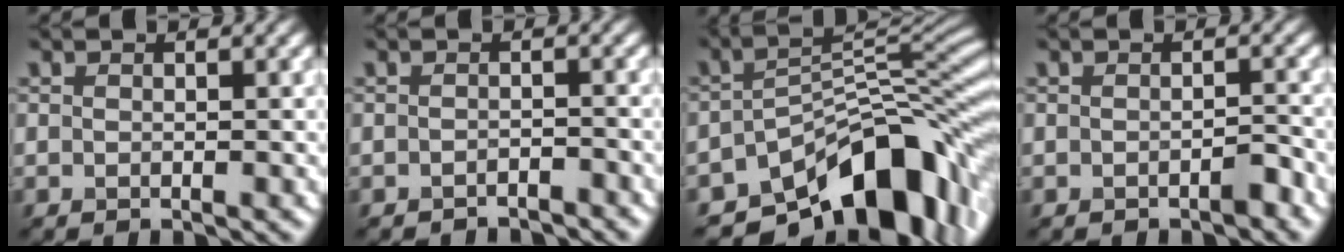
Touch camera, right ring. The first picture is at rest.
{"total": 1.8, "force": [-1.8, 0.4, 0.3], "torque": [0.001, 0.005, -0.025]}
{"total": 11.9, "force": [-7.3, 5.9, 7.4], "torque": [-0.095, -0.007, -0.123]}
{"total": 1.0, "force": [-0.7, 0.3, 0.6], "torque": [-0.010, 0.004, -0.010]}